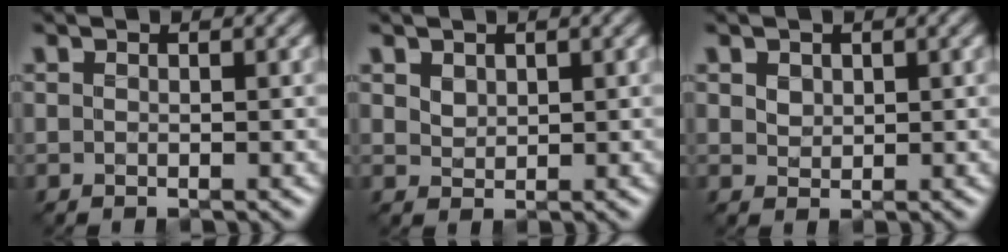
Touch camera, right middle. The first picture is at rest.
{"total": 1.3, "force": [0.7, 1.0, 0.7], "torque": [-0.017, -0.005, 0.013]}
{"total": 1.5, "force": [0.6, 1.2, 0.8], "torque": [-0.018, -0.001, 0.012]}